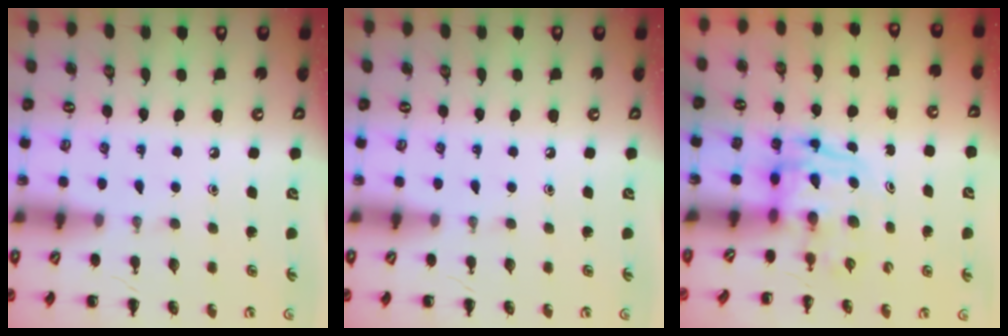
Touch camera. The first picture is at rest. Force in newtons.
{"total": 0.0}
{"total": 3.3, "press": 3.3, "slide": 0.5}